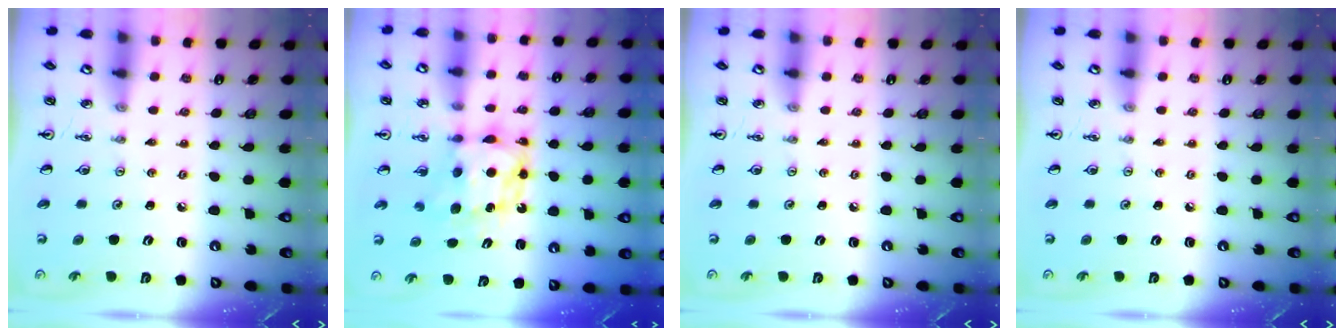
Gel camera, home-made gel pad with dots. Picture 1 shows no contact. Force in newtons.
{"total": 7.2, "press": 7.1, "slide": 0.7}
{"total": 0.0}
{"total": 0.0}